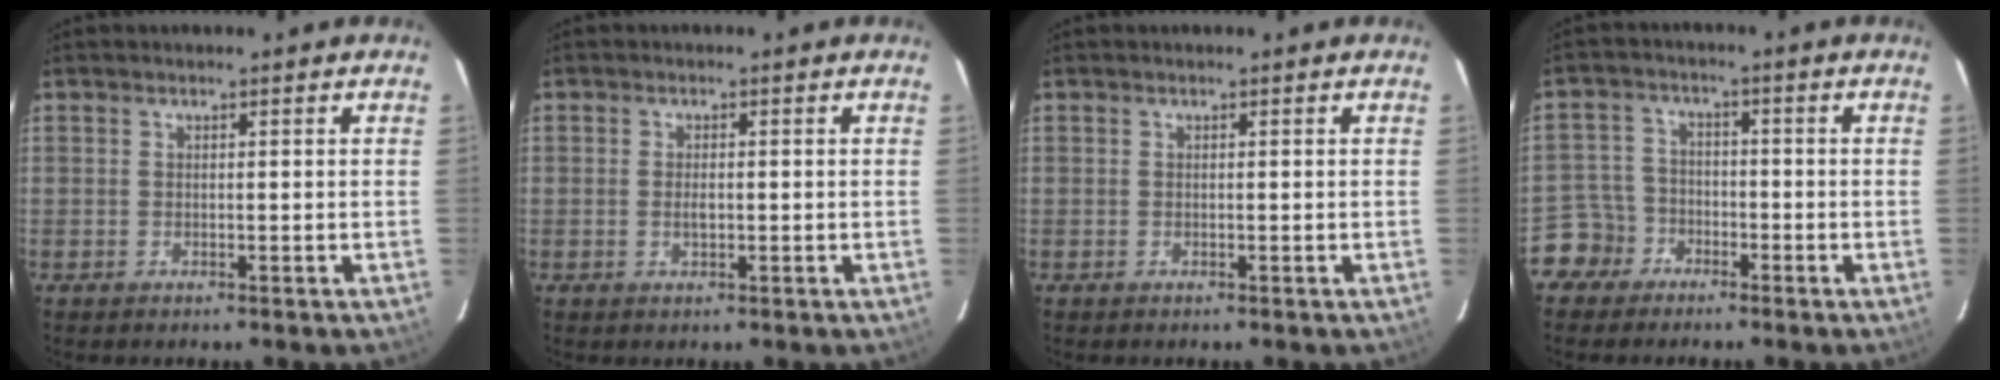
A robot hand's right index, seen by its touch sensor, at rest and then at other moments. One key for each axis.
{"total": 1.7, "fx": -0.3, "fy": 0.9, "fz": 1.4, "tx": -0.027, "ty": 0.000, "tz": -0.004}
{"total": 0.0}
{"total": 5.6, "fx": -3.5, "fy": 4.4, "fz": -0.1, "tx": -0.009, "ty": 0.025, "tz": -0.073}